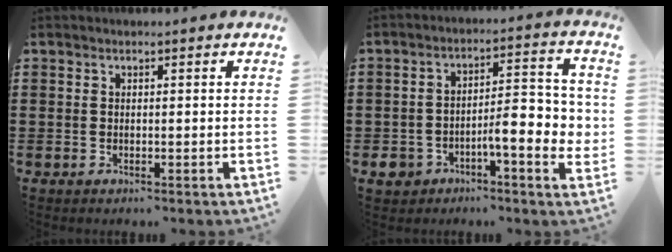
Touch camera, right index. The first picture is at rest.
{"total": 8.7, "force": [-2.5, 3.6, 7.5], "torque": [-0.116, -0.003, -0.046]}